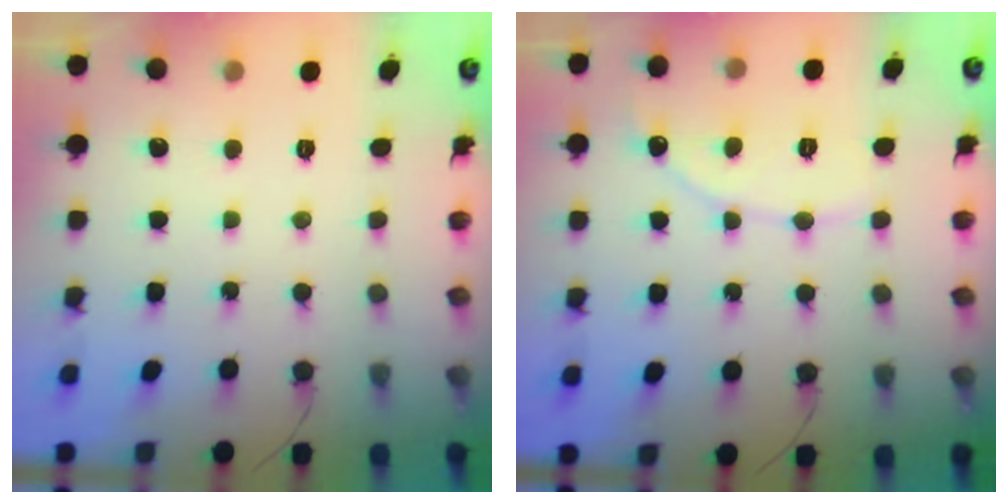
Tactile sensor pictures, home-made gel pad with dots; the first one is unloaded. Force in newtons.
{"total": 8.8, "press": 8.8, "slide": 0.8}